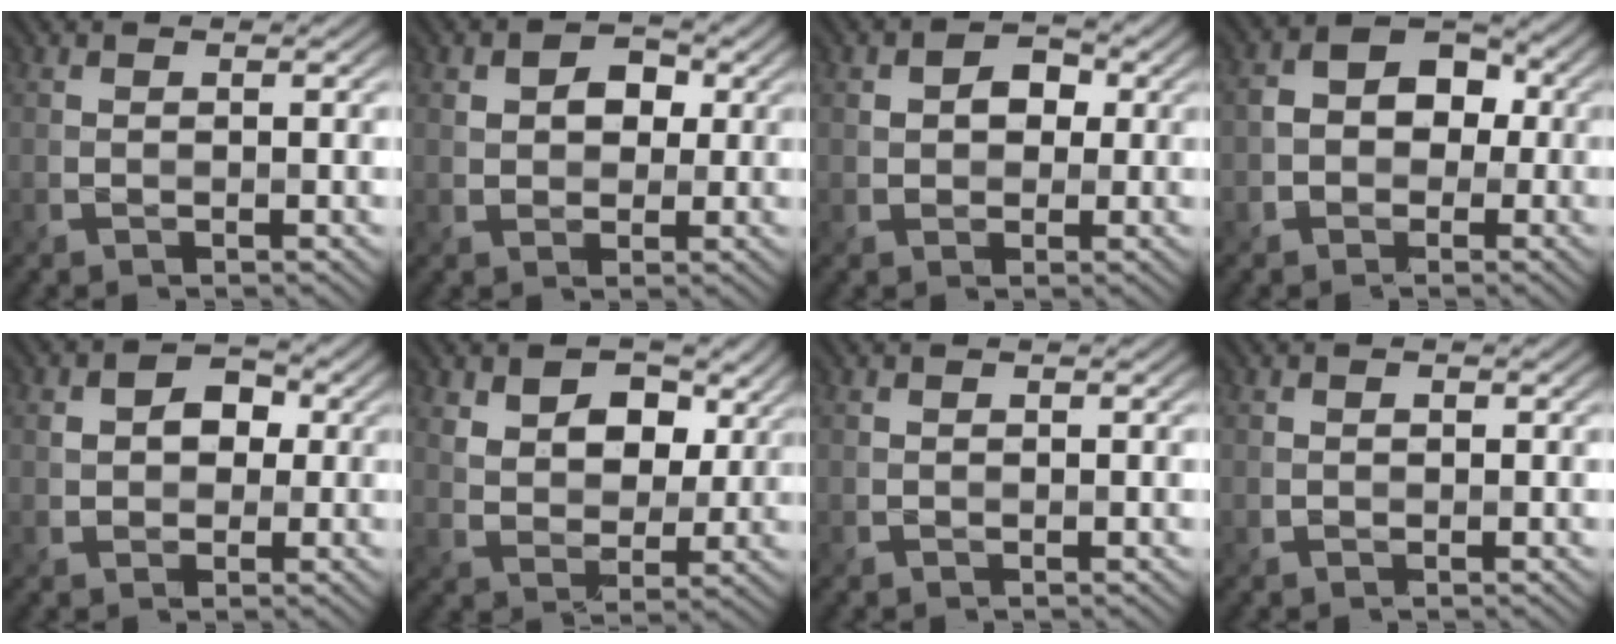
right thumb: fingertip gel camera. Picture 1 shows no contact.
{"total": 4.3, "force": [1.3, 3.3, 2.4], "torque": [-0.050, 0.004, 0.014]}
{"total": 3.7, "force": [0.7, 2.9, 2.1], "torque": [-0.038, 0.003, 0.002]}
{"total": 6.2, "force": [-0.2, 5.2, 3.4], "torque": [-0.045, 0.013, -0.022]}
{"total": 4.3, "force": [0.8, 3.5, 2.4], "torque": [-0.050, 0.004, 0.003]}
{"total": 9.4, "force": [4.5, 6.1, 5.6], "torque": [-0.113, -0.003, 0.068]}
{"total": 0.0}
{"total": 0.6, "force": [0.1, 0.5, 0.3], "torque": [-0.007, -0.004, 0.004]}